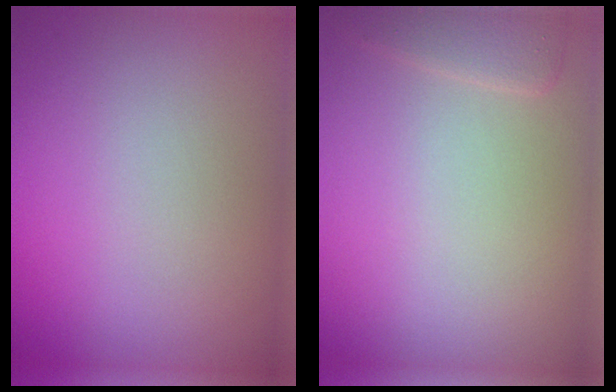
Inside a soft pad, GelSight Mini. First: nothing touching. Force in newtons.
{"total": 1.2, "press": 1.2, "slide": 0.1}